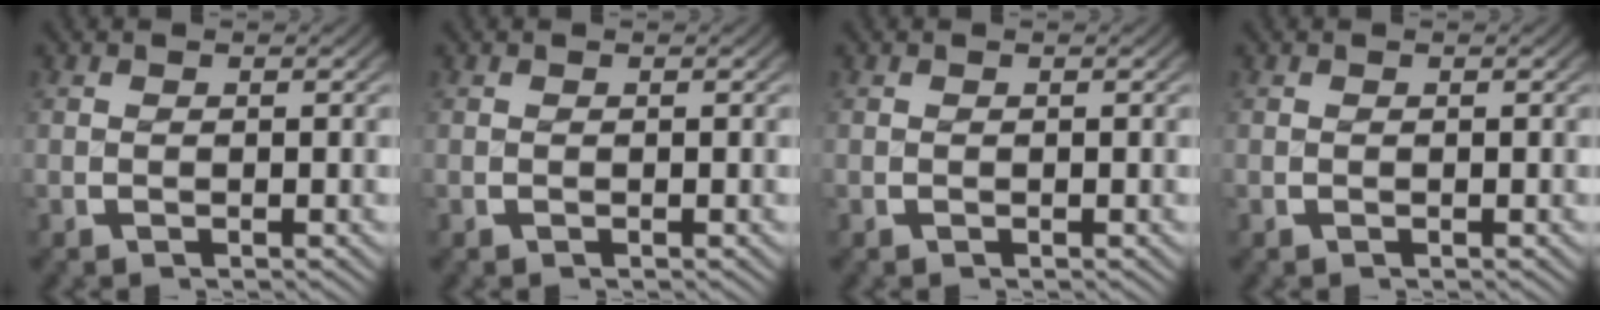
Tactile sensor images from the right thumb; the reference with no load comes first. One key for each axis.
{"total": 0.0}
{"total": 0.0}
{"total": 0.0}